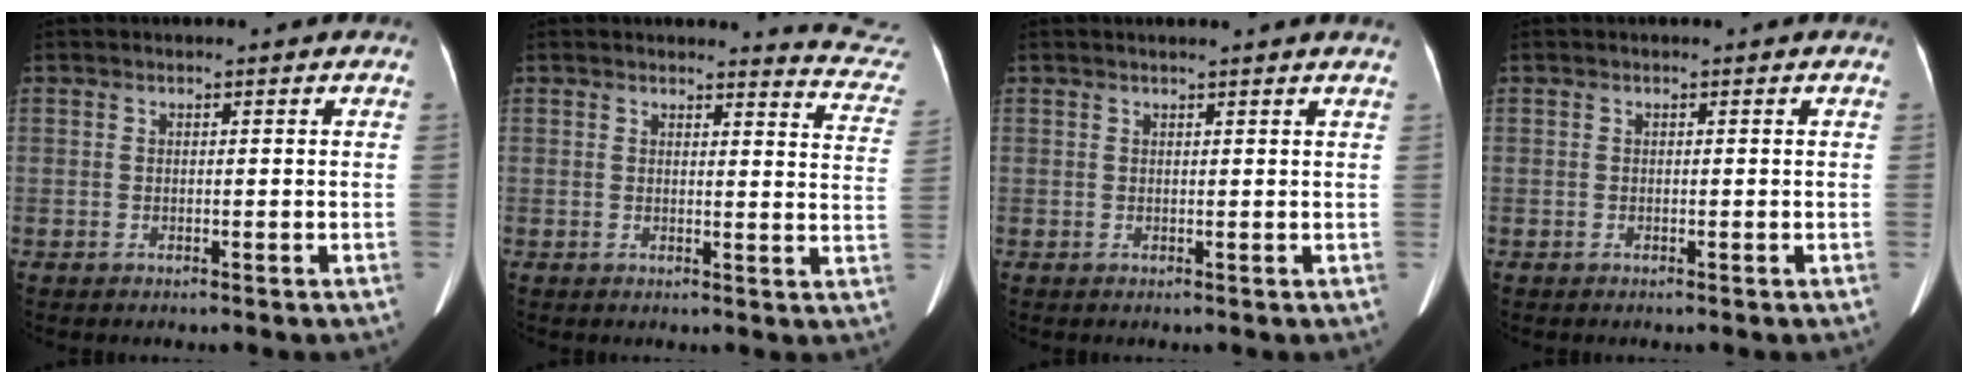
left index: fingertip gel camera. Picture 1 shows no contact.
{"total": 9.2, "force": [9.2, 0.2, -0.5], "torque": [0.022, -0.096, 0.063]}
{"total": 3.8, "force": [3.5, -0.5, 1.6], "torque": [-0.020, 0.011, 0.033]}
{"total": 0.0}